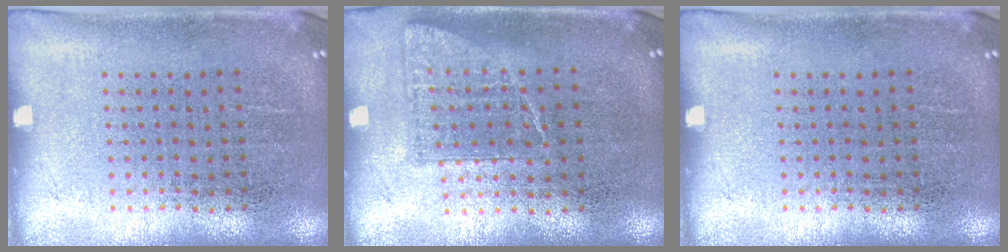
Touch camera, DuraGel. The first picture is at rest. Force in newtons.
{"total": 0.7, "press": 0.6, "slide": 0.3}
{"total": 0.0}